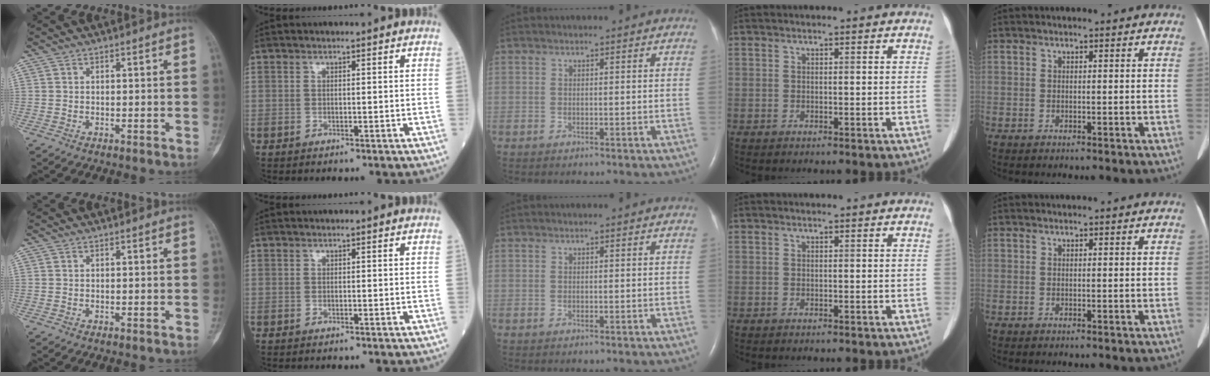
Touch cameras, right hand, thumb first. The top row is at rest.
{}